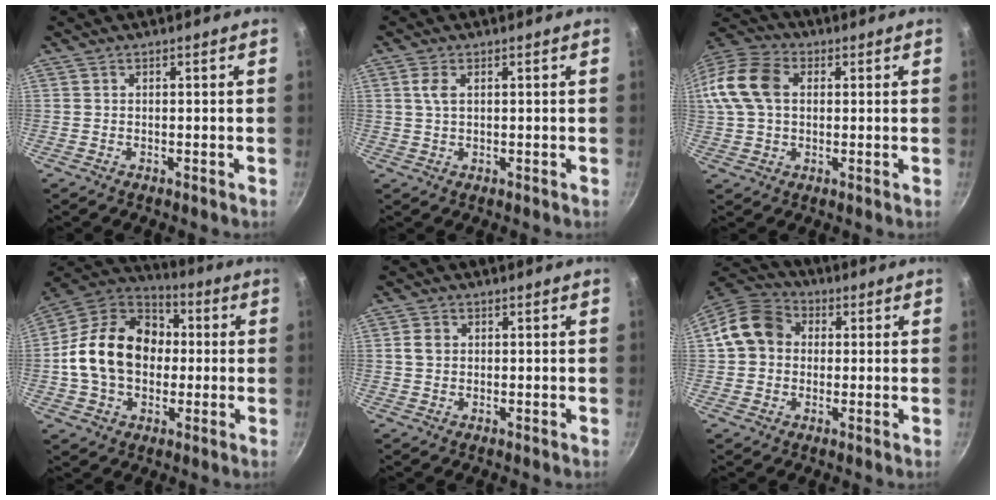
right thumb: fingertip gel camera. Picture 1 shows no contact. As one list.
[{"total": 2.4, "force": [0.7, 1.2, 2.0], "torque": [-0.039, -0.001, 0.015]}, {"total": 14.4, "force": [2.4, 10.2, 9.9], "torque": [-0.197, 0.027, 0.031]}, {"total": 20.4, "force": [0.3, 15.4, 13.4], "torque": [-0.205, 0.039, -0.004]}, {"total": 2.5, "force": [0.4, 2.1, 1.3], "torque": [-0.016, 0.006, 0.006]}, {"total": 10.6, "force": [1.4, 9.0, 5.5], "torque": [-0.069, 0.024, 0.005]}]